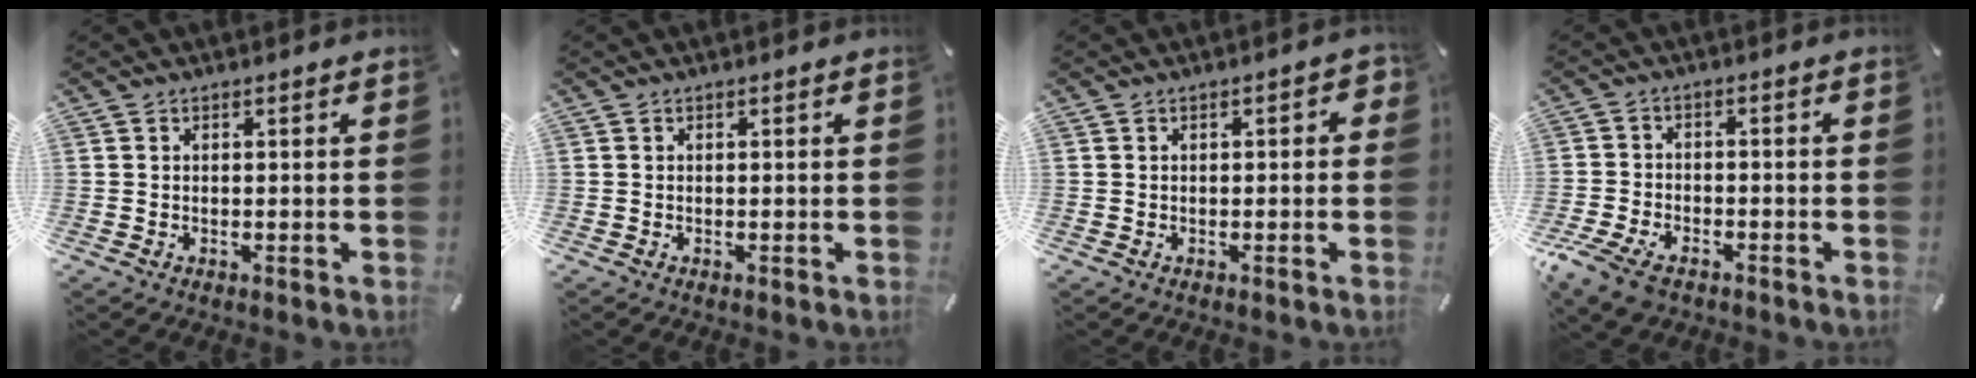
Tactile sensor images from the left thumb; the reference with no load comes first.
{"total": 0.0}
{"total": 2.2, "force": [-0.6, 1.2, 1.7], "torque": [-0.031, 0.007, -0.011]}
{"total": 7.4, "force": [-4.8, 4.0, 3.9], "torque": [-0.096, 0.013, -0.093]}